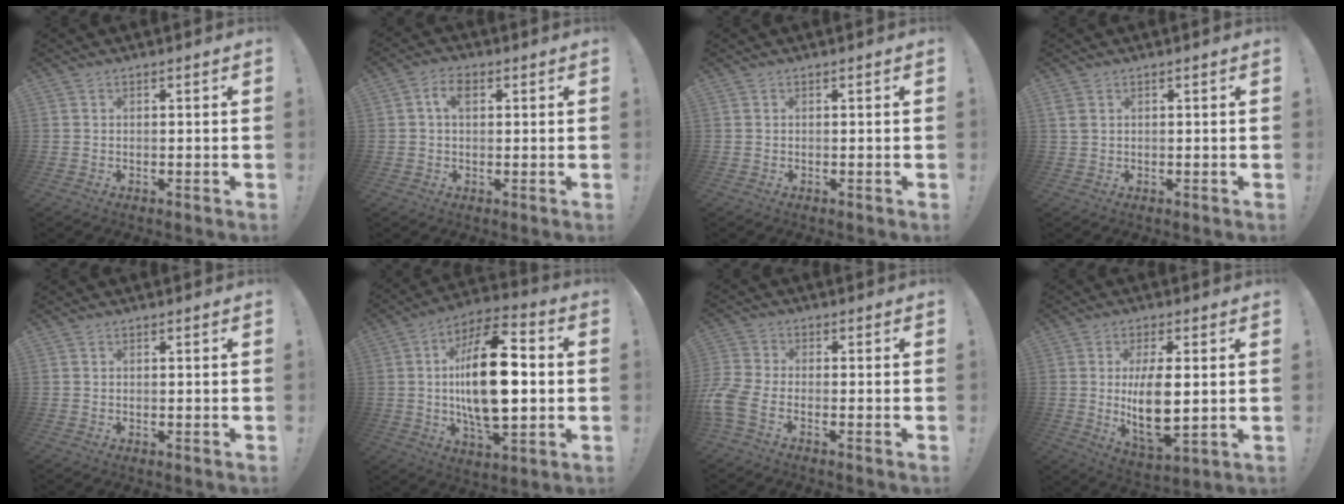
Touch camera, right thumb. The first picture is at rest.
{"total": 4.9, "force": [1.3, 3.0, 3.6], "torque": [-0.060, 0.007, 0.021]}
{"total": 0.0}
{"total": 1.9, "force": [0.8, 1.2, 1.1], "torque": [-0.023, 0.003, 0.016]}
{"total": 0.0}
{"total": 22.9, "force": [0.6, 10.7, 20.2], "torque": [-0.355, -0.003, 0.003]}
{"total": 6.2, "force": [-2.9, 2.7, 4.7], "torque": [-0.127, -0.008, -0.054]}
{"total": 12.7, "force": [1.0, 5.5, 11.5], "torque": [-0.223, -0.022, 0.014]}